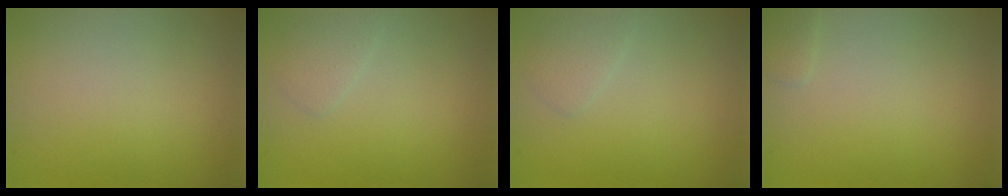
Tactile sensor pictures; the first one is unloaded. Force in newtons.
{"total": 1.2, "press": 1.2, "slide": 0.1}
{"total": 1.2, "press": 1.2, "slide": 0.1}
{"total": 0.8, "press": 0.8, "slide": 0.1}